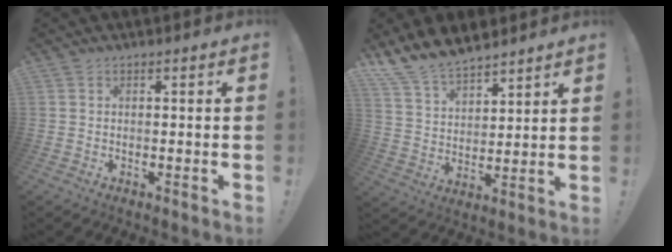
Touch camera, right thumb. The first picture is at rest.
{"total": 11.2, "force": [10.1, 4.1, 2.7], "torque": [-0.073, -0.073, 0.195]}